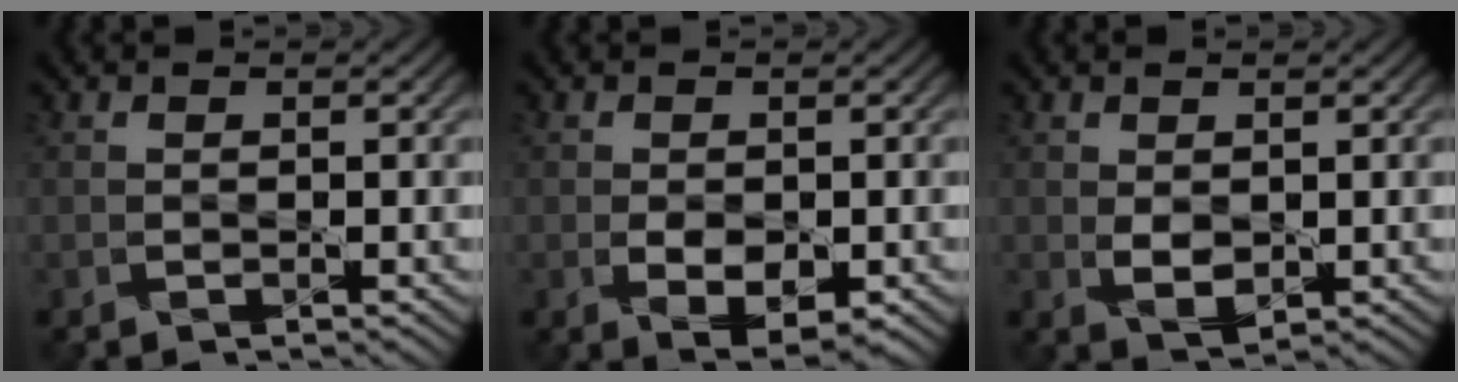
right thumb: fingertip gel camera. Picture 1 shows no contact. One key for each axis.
{"total": 3.9, "fx": -0.9, "fy": 2.2, "fz": 3.1, "tx": -0.058, "ty": -0.011, "tz": -0.011}
{"total": 2.7, "fx": 0.4, "fy": 1.8, "fz": 2.0, "tx": -0.045, "ty": -0.002, "tz": 0.012}